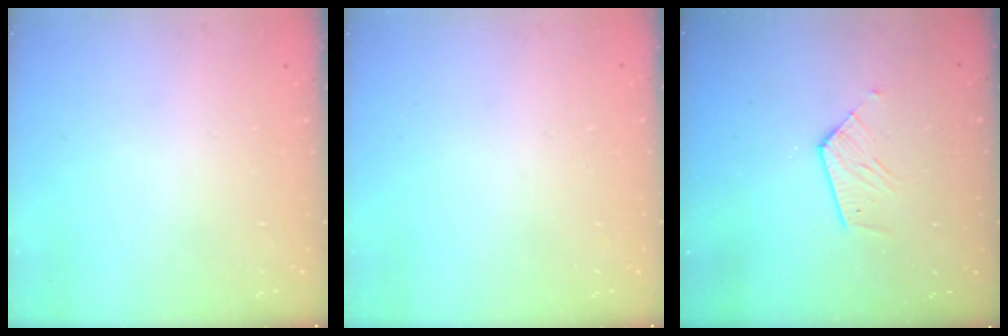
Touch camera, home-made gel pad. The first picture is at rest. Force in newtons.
{"total": 0.0}
{"total": 7.2, "press": 7.2, "slide": 0.3}